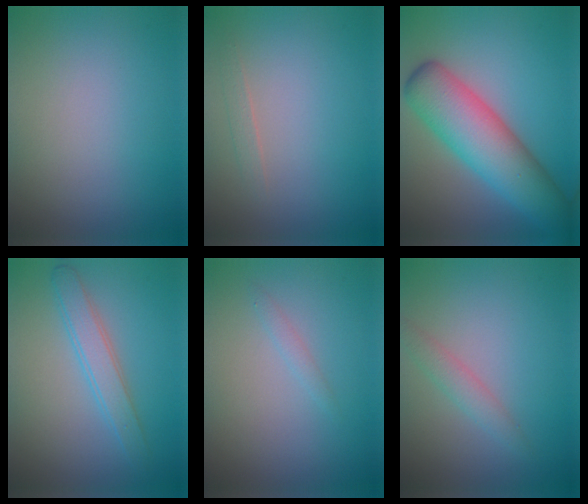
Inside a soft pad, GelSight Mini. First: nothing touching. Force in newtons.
{"total": 0.8, "press": 0.8, "slide": 0.1}
{"total": 9.1, "press": 9.1, "slide": 0.2}
{"total": 2.8, "press": 2.8, "slide": 0.2}
{"total": 0.8, "press": 0.8, "slide": 0.0}
{"total": 1.8, "press": 1.8, "slide": 0.0}